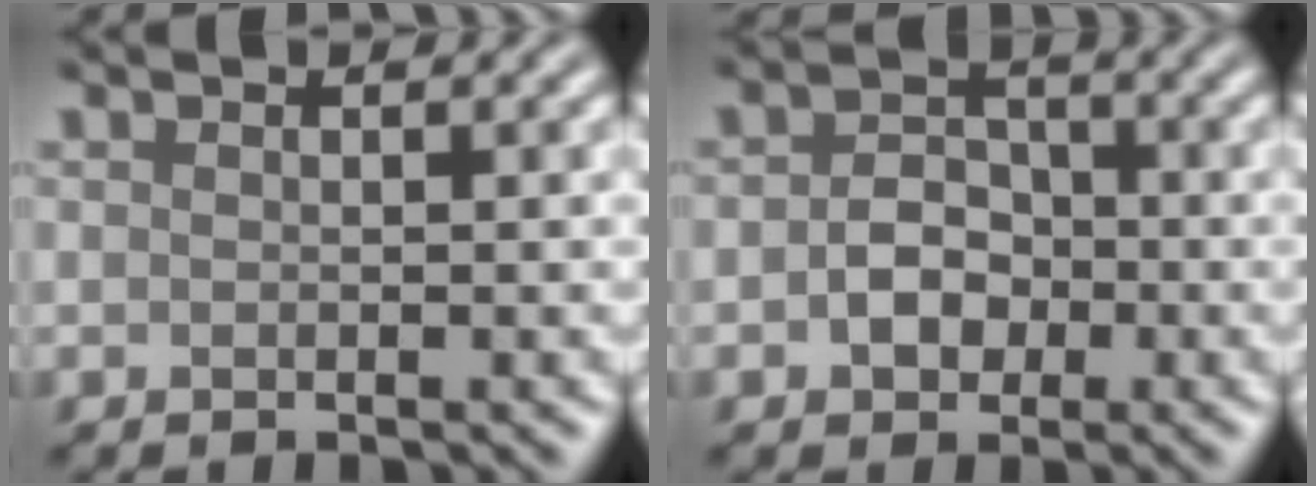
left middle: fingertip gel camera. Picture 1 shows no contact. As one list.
[{"total": 3.1, "force": [-0.8, 2.4, 1.7], "torque": [-0.028, 0.000, -0.017]}]